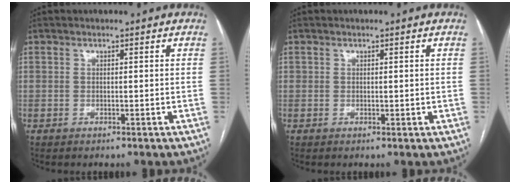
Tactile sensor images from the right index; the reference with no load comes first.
{"total": 1.0, "force": [0.1, 0.7, 0.6], "torque": [-0.010, 0.002, 0.006]}